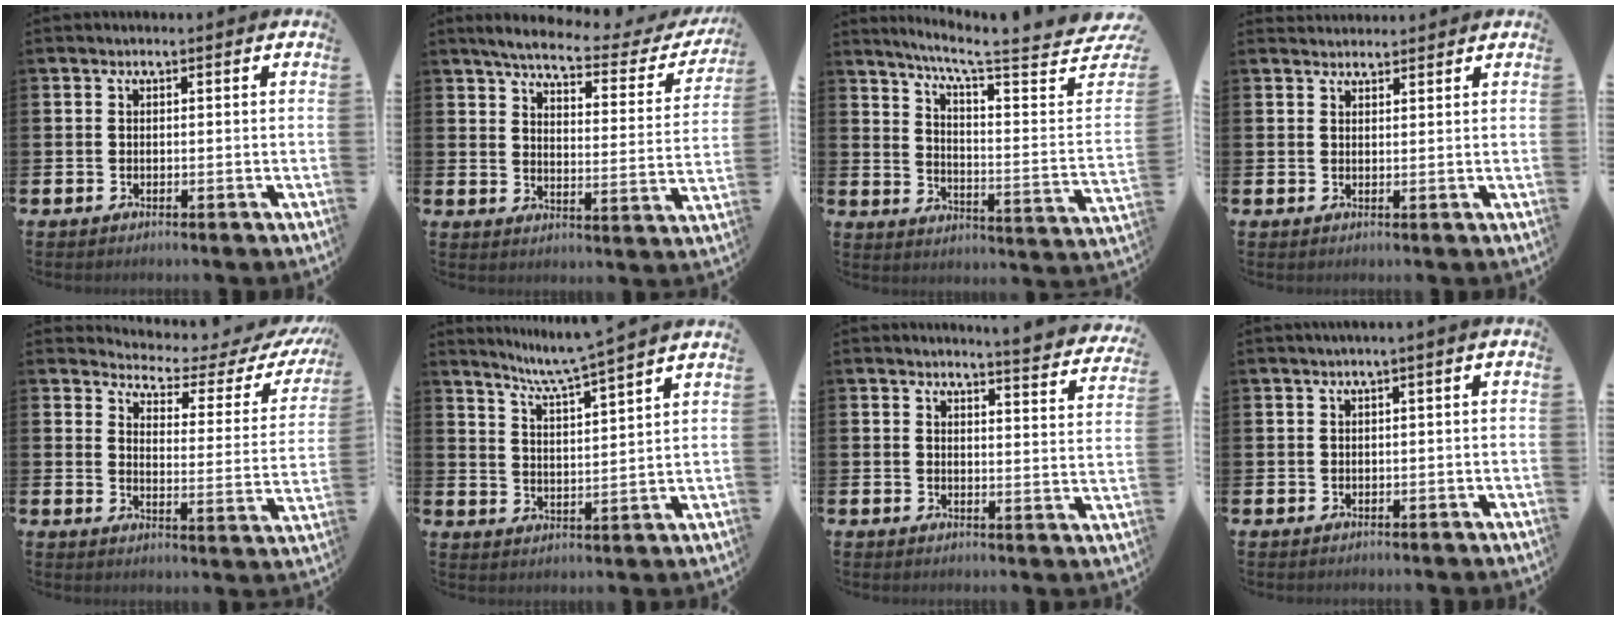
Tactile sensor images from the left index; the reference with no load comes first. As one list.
[{"total": 5.4, "force": [4.6, 0.9, 2.6], "torque": [-0.065, -0.034, 0.070]}, {"total": 5.3, "force": [4.5, -0.2, 2.8], "torque": [-0.058, -0.067, 0.061]}, {"total": 2.1, "force": [2.0, 0.5, -0.1], "torque": [0.010, -0.010, 0.035]}, {"total": 3.1, "force": [2.8, 1.0, 1.0], "torque": [-0.032, -0.034, 0.034]}, {"total": 5.6, "force": [5.3, -1.1, 1.6], "torque": [-0.056, -0.036, 0.089]}, {"total": 4.7, "force": [4.6, -0.4, 0.5], "torque": [-0.005, -0.036, 0.078]}, {"total": 0.8, "force": [-0.1, 0.0, 0.8], "torque": [-0.017, 0.001, -0.002]}]